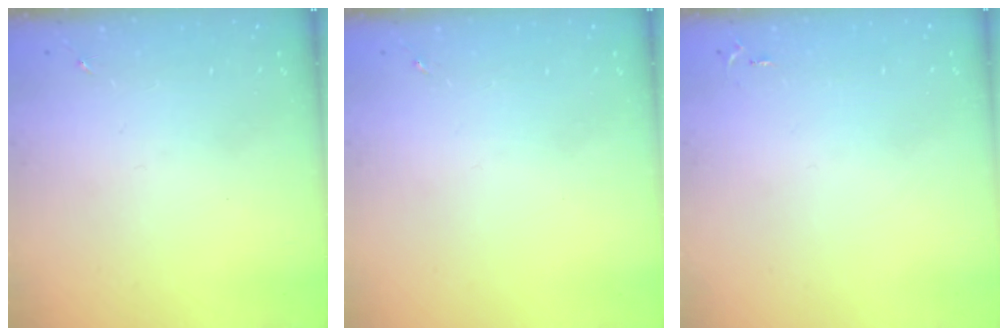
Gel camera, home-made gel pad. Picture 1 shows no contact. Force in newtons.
{"total": 0.0}
{"total": 2.6, "press": 2.6, "slide": 0.4}